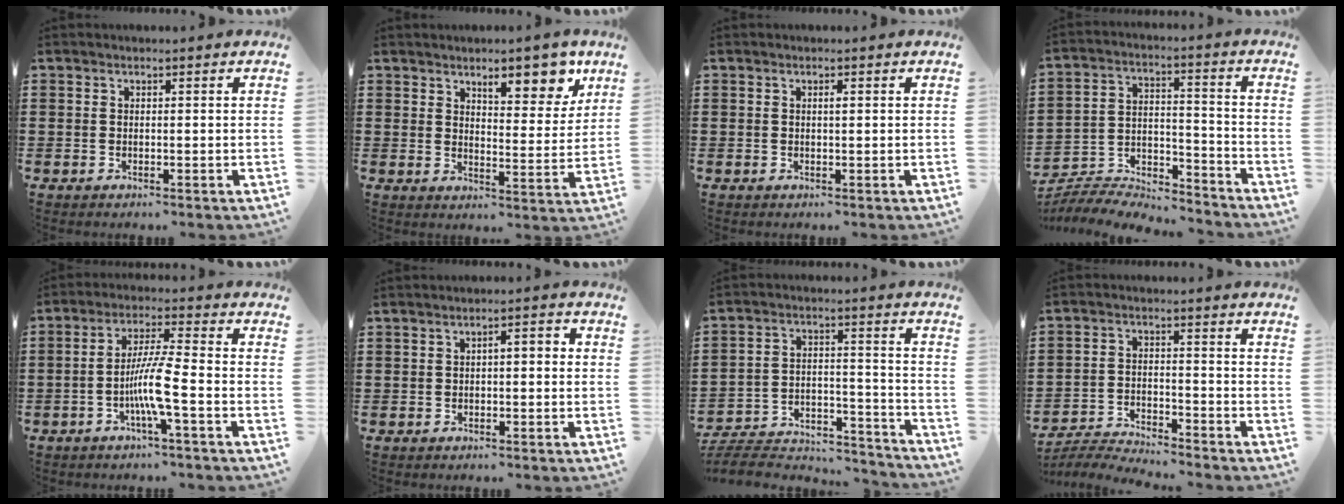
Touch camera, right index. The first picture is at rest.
{"total": 8.3, "force": [5.9, 2.7, 5.1], "torque": [-0.066, -0.020, 0.096]}
{"total": 0.6, "force": [0.1, 0.1, 0.6], "torque": [-0.012, -0.001, 0.003]}
{"total": 6.1, "force": [-6.0, 0.8, 0.9], "torque": [-0.027, 0.002, -0.123]}
{"total": 7.6, "force": [-2.5, 0.4, 7.1], "torque": [-0.142, -0.009, -0.053]}
{"total": 1.7, "force": [-0.5, 0.5, 1.5], "torque": [-0.030, 0.002, -0.012]}
{"total": 6.0, "force": [-5.6, 1.6, 1.6], "torque": [-0.031, 0.006, -0.112]}
{"total": 4.4, "force": [-4.4, 0.1, 0.5], "torque": [-0.020, 0.000, -0.093]}